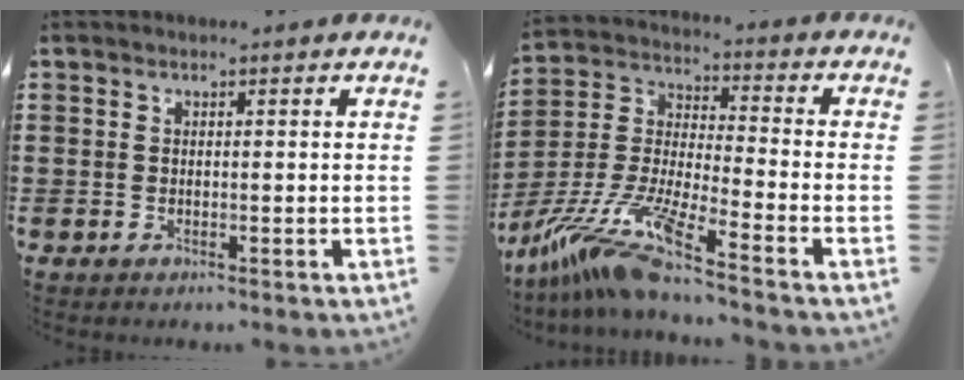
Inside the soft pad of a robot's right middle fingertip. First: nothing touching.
{"total": 12.0, "force": [-9.7, -0.3, 7.1], "torque": [-0.170, -0.013, -0.201]}